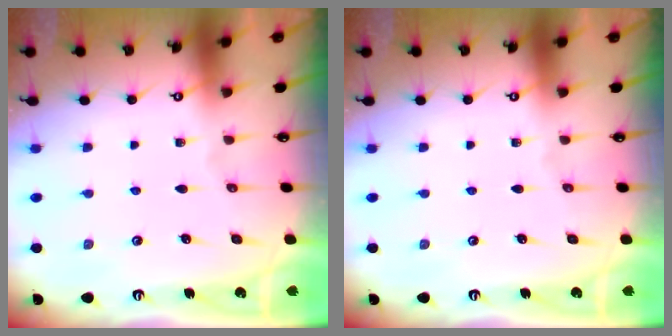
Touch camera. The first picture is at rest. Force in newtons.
{"total": 0.0}